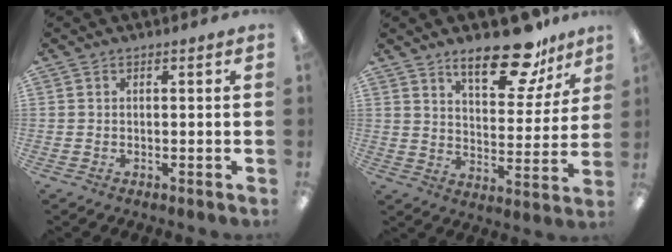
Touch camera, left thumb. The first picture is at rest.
{"total": 16.8, "force": [12.1, 6.5, 9.7], "torque": [-0.134, -0.070, 0.202]}